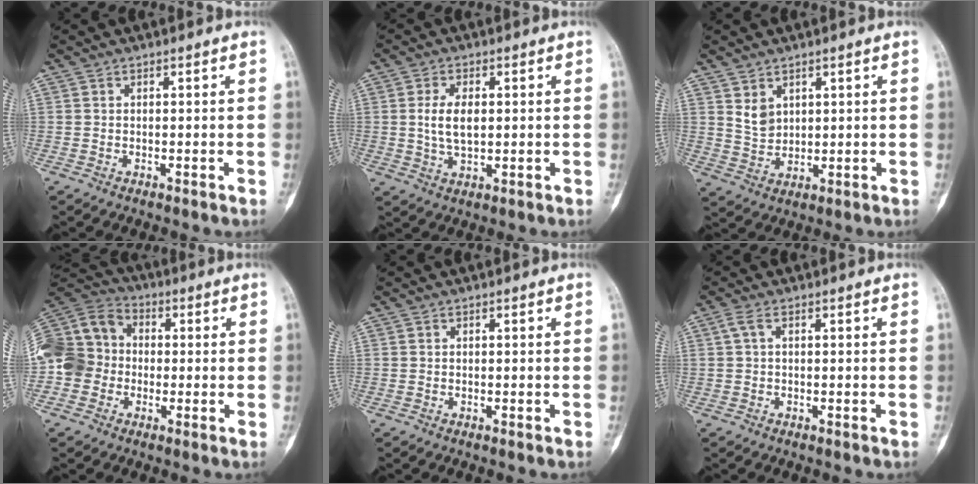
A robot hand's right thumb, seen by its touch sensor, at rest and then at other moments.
{"total": 6.0, "force": [0.6, 3.2, 5.0], "torque": [-0.099, -0.003, 0.014]}
{"total": 4.1, "force": [2.0, 2.9, 2.1], "torque": [-0.028, -0.021, 0.051]}
{"total": 15.1, "force": [-2.0, 13.3, 6.9], "torque": [-0.140, 0.049, -0.044]}
{"total": 0.0}
{"total": 1.9, "force": [0.4, 0.9, 1.6], "torque": [-0.042, 0.006, 0.010]}